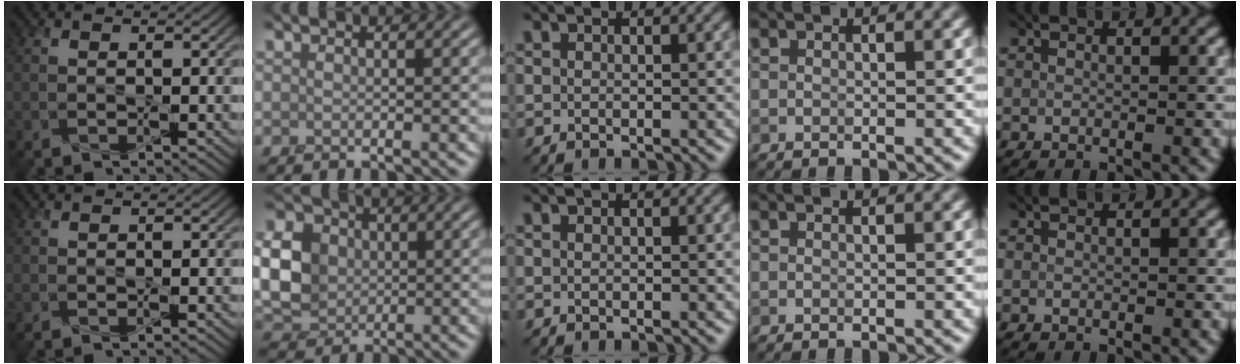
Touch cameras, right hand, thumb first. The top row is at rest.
{"index": {"total": 8.1, "force": [0.7, 6.5, 4.8], "torque": [-0.126, 0.009, 0.003]}}